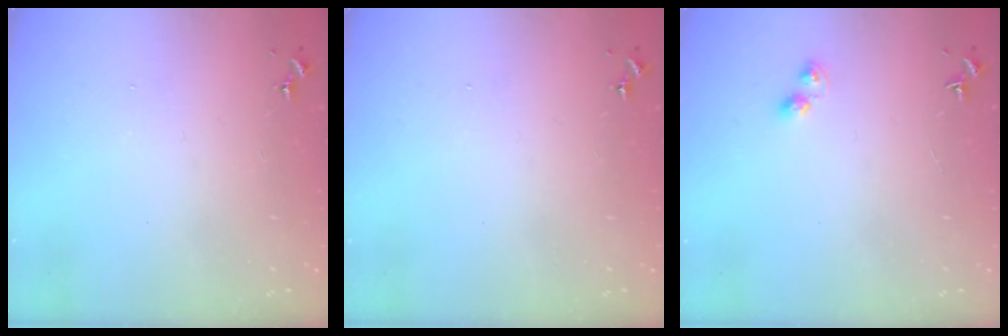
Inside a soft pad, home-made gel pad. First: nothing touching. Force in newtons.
{"total": 0.0}
{"total": 3.4, "press": 3.3, "slide": 0.5}